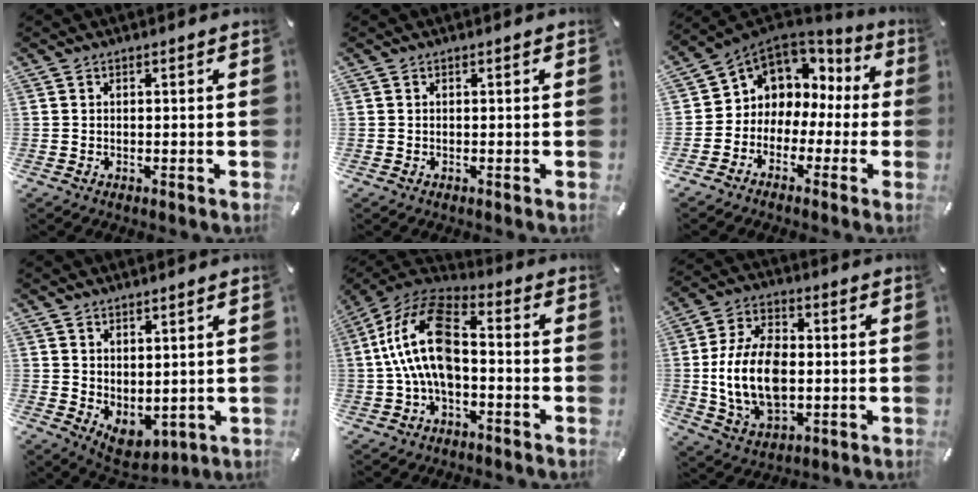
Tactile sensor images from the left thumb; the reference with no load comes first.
{"total": 0.0}
{"total": 6.5, "force": [1.5, 6.3, 0.7], "torque": [-0.044, -0.028, 0.033]}
{"total": 3.4, "force": [1.0, 3.0, 1.2], "torque": [-0.012, -0.015, 0.023]}
{"total": 17.0, "force": [-0.7, 9.8, 13.9], "torque": [-0.300, 0.011, -0.018]}
{"total": 16.3, "force": [-0.9, 11.0, 12.0], "torque": [-0.262, 0.003, -0.015]}